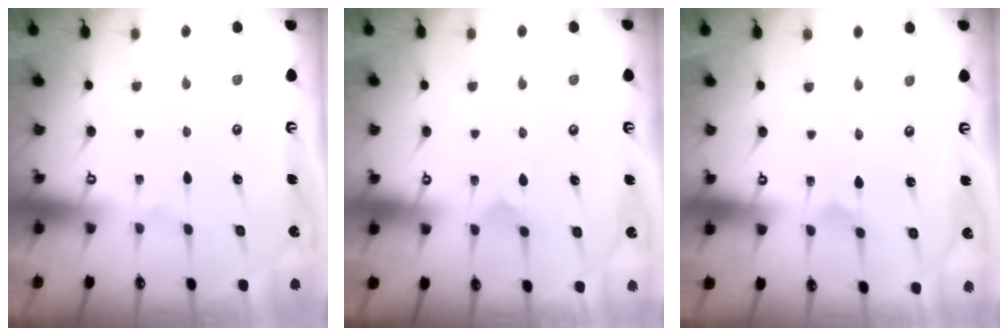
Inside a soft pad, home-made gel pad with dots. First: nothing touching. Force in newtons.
{"total": 4.3, "press": 4.2, "slide": 0.6}
{"total": 0.8, "press": 0.8, "slide": 0.0}